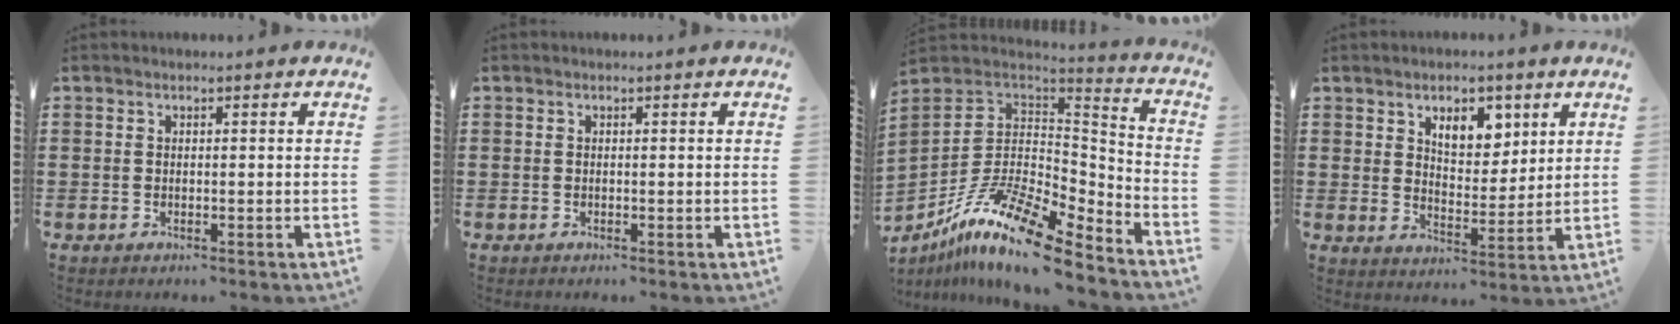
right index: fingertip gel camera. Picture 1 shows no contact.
{"total": 0.0}
{"total": 15.2, "force": [-10.3, 4.0, 10.5], "torque": [-0.210, 0.023, -0.193]}
{"total": 6.0, "force": [3.5, 3.4, 3.5], "torque": [-0.060, 0.004, 0.057]}